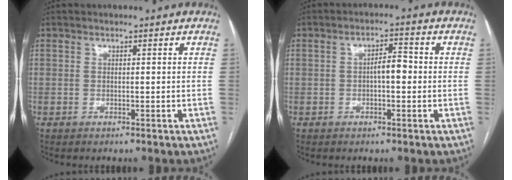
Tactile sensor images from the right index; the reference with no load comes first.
{"total": 3.4, "force": [-0.4, 1.2, 3.2], "torque": [-0.048, 0.011, -0.007]}